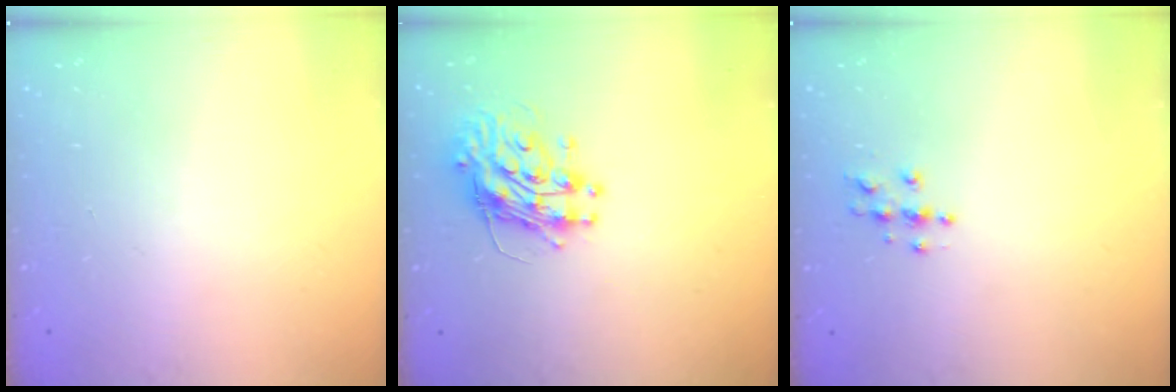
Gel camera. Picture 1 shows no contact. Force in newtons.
{"total": 11.4, "press": 11.3, "slide": 1.1}
{"total": 3.8, "press": 3.8, "slide": 0.3}